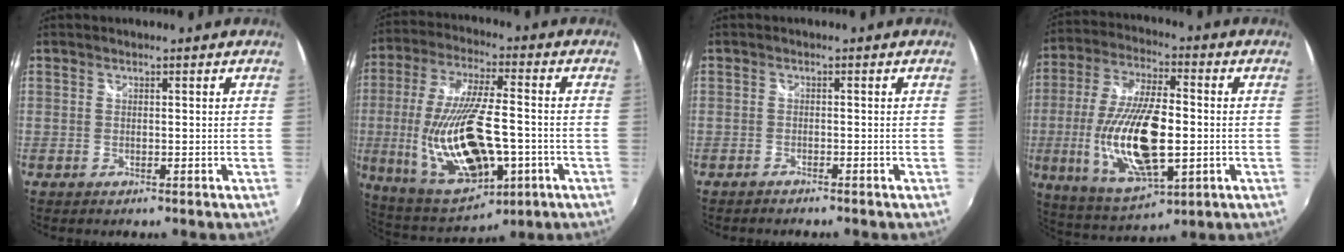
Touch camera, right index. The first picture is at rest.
{"total": 23.0, "force": [-5.2, 9.4, 20.3], "torque": [-0.419, -0.039, -0.065]}
{"total": 1.5, "force": [-1.4, 0.2, 0.4], "torque": [-0.018, -0.004, -0.026]}
{"total": 20.1, "force": [-2.9, 8.0, 18.3], "torque": [-0.368, -0.018, -0.041]}